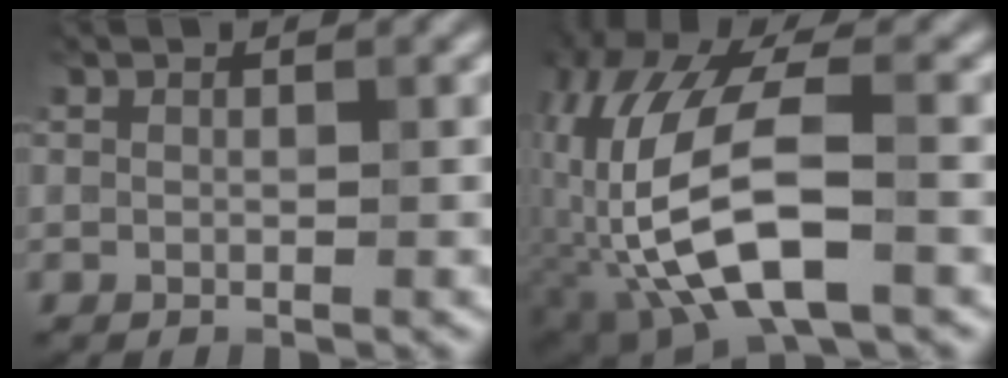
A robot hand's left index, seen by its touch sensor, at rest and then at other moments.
{"total": 11.3, "force": [-3.4, 4.8, 9.7], "torque": [-0.207, 0.010, -0.074]}